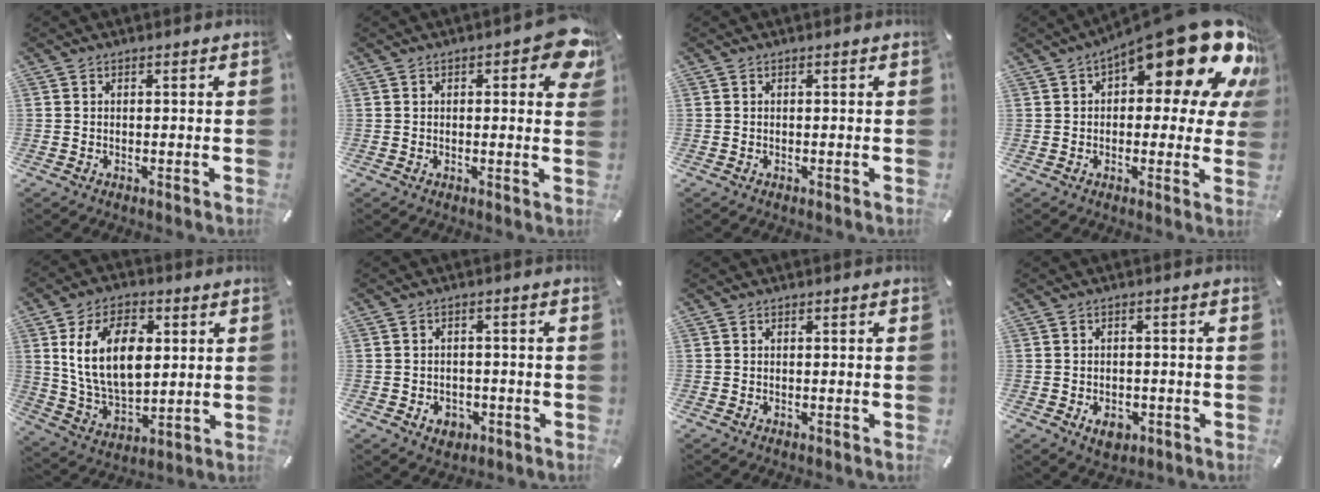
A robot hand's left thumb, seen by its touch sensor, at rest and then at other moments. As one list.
[{"total": 7.6, "force": [2.6, 3.2, 6.4], "torque": [-0.074, -0.011, 0.039]}, {"total": 0.0}, {"total": 21.6, "force": [11.1, 8.2, 16.7], "torque": [-0.228, -0.075, 0.180]}, {"total": 15.6, "force": [4.1, 10.0, 11.2], "torque": [-0.231, 0.004, 0.070]}, {"total": 4.4, "force": [-1.8, 3.6, 1.9], "torque": [-0.029, 0.004, -0.034]}, {"total": 0.0}, {"total": 4.7, "force": [-1.8, 3.3, 2.8], "torque": [-0.050, 0.002, -0.034]}]